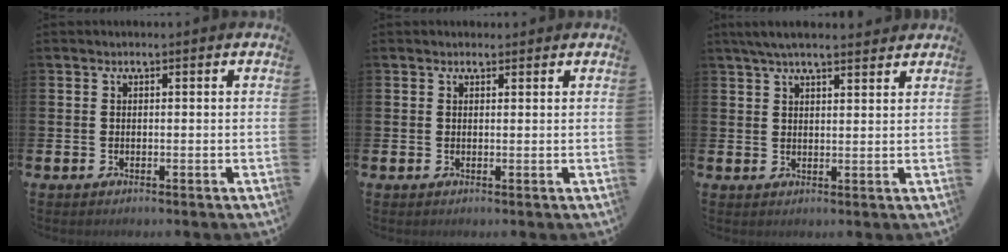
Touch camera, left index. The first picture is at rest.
{"total": 1.0, "force": [0.8, 0.5, 0.1], "torque": [0.014, -0.001, 0.012]}
{"total": 4.6, "force": [4.2, 0.8, 1.8], "torque": [-0.043, -0.009, 0.076]}